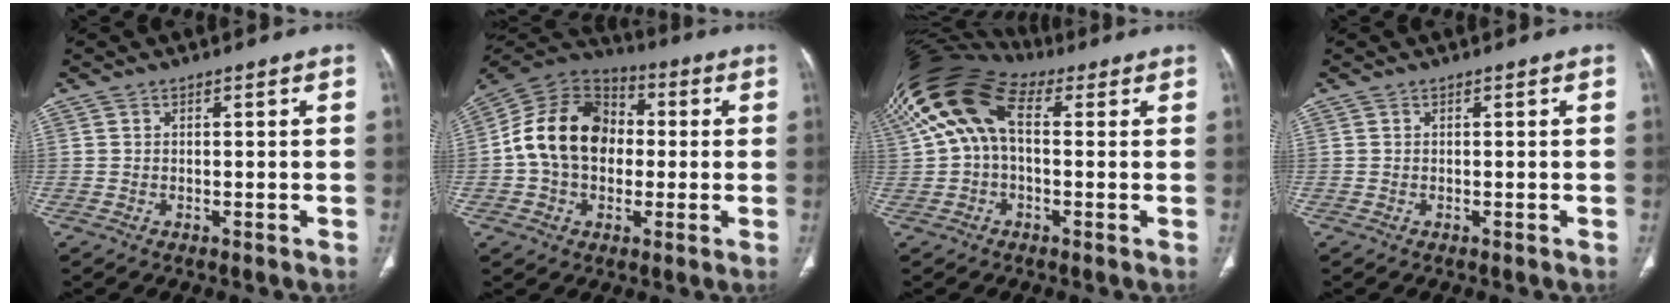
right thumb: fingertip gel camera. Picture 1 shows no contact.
{"total": 16.9, "force": [0.2, 12.7, 11.2], "torque": [-0.174, 0.032, -0.007]}
{"total": 14.8, "force": [4.1, 8.7, 11.2], "torque": [-0.239, 0.049, 0.071]}
{"total": 0.0}